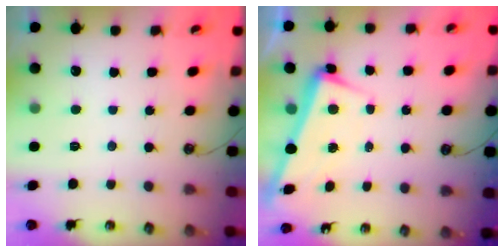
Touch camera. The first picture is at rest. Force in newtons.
{"total": 3.0, "press": 2.9, "slide": 1.0}